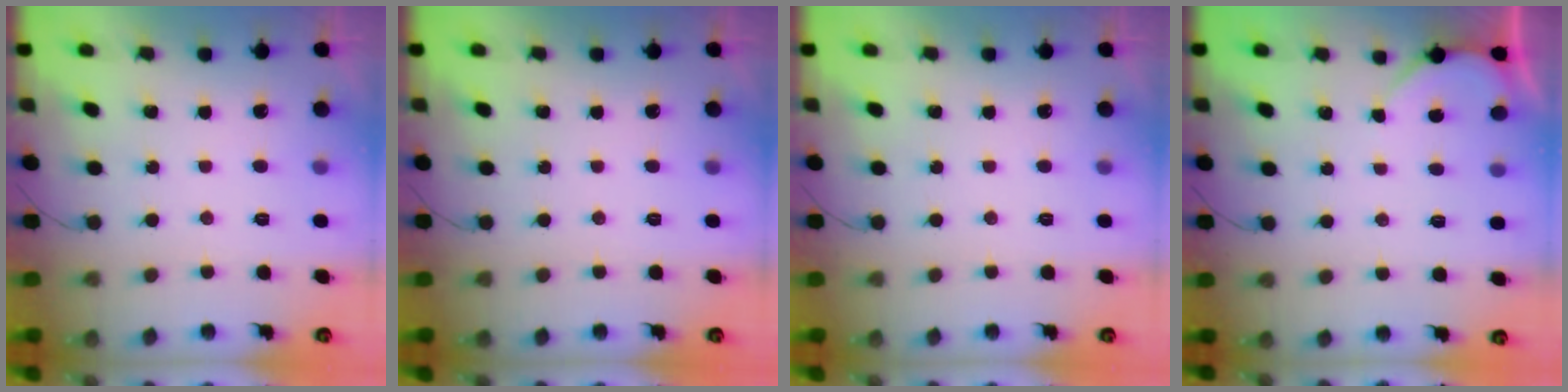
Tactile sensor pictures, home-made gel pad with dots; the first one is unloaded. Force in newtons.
{"total": 0.0}
{"total": 0.0}
{"total": 1.8, "press": 1.8, "slide": 0.2}